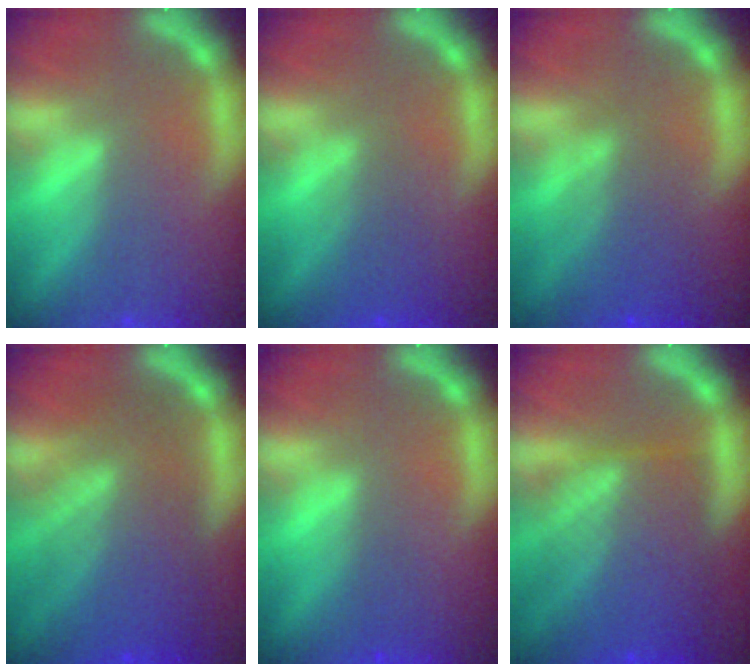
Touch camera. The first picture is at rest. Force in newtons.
{"total": 2.5}
{"total": 4.6}
{"total": 9.0}
{"total": 0.9}
{"total": 9.6}